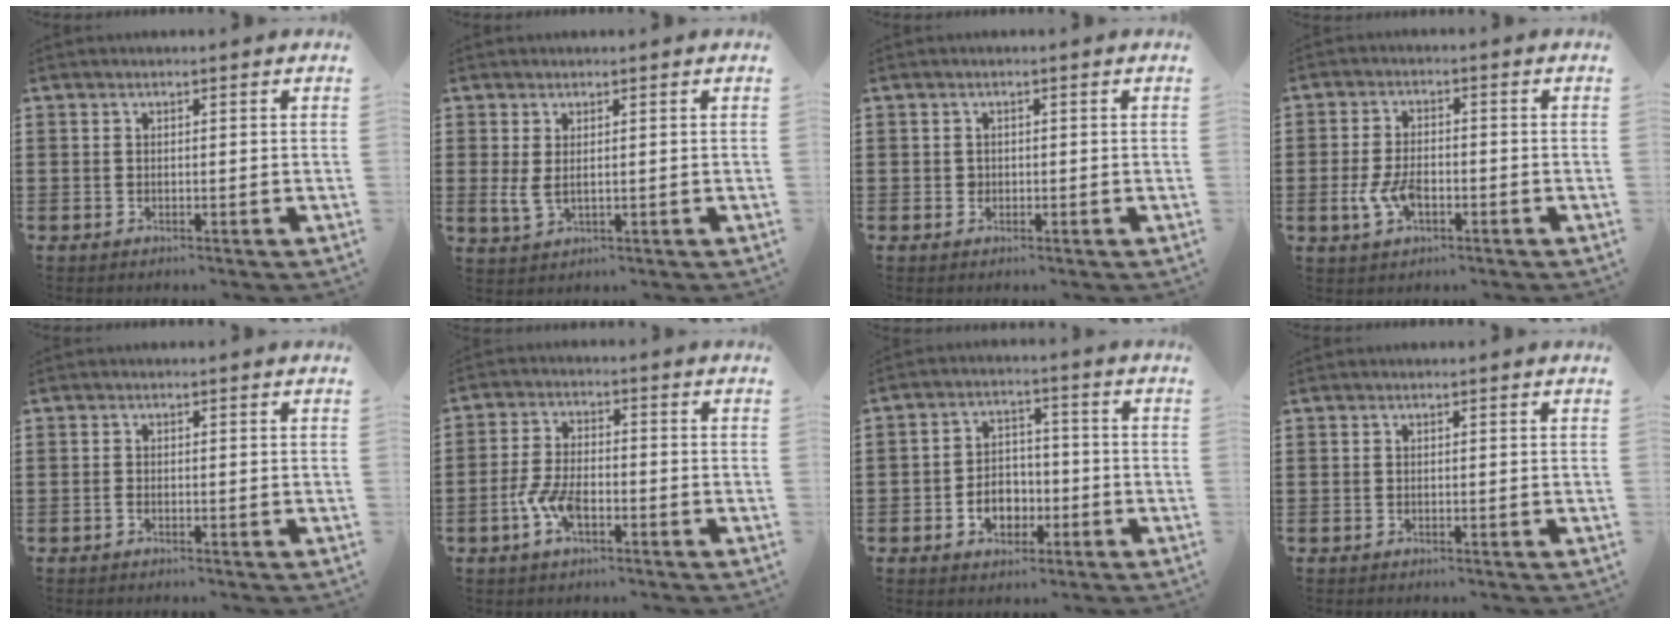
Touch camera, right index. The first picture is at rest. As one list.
[{"total": 2.5, "force": [0.7, 1.0, 2.2], "torque": [-0.060, -0.005, 0.010]}, {"total": 0.9, "force": [0.1, 0.8, 0.3], "torque": [-0.007, 0.005, 0.001]}, {"total": 5.1, "force": [-1.5, 2.7, 4.1], "torque": [-0.099, -0.003, -0.032]}, {"total": 0.6, "force": [-0.4, 0.2, 0.4], "torque": [-0.010, -0.004, -0.006]}, {"total": 5.5, "force": [-2.3, 2.6, 4.3], "torque": [-0.106, -0.002, -0.049]}, {"total": 5.3, "force": [-1.8, 4.0, 2.9], "torque": [-0.042, 0.000, -0.036]}, {"total": 0.0}]